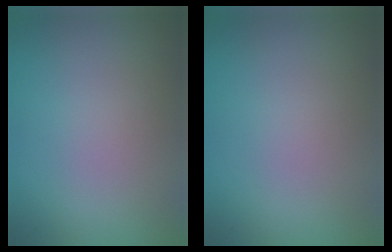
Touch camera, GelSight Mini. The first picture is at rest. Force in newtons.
{"total": 0.0}